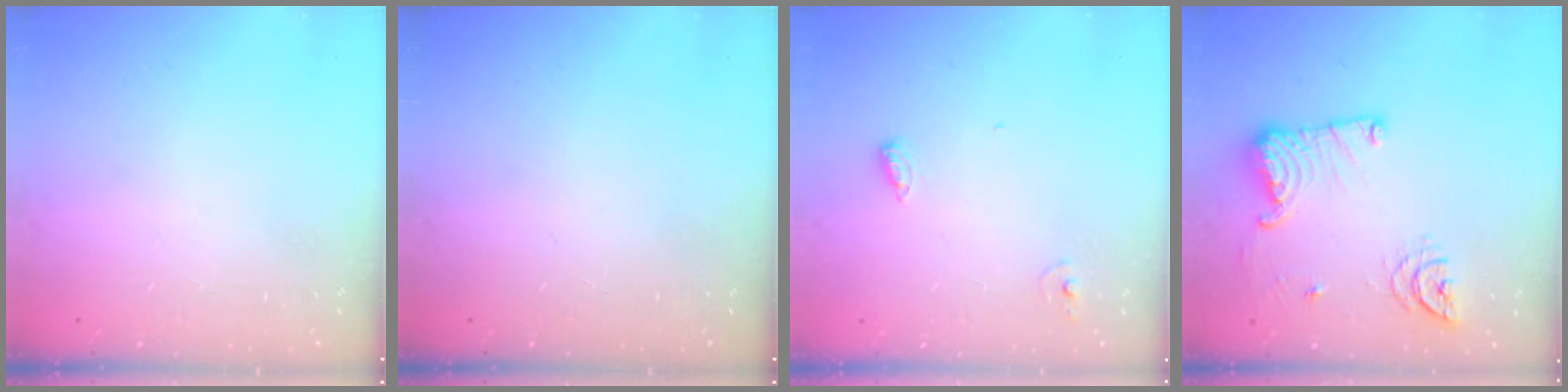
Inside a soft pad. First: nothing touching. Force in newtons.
{"total": 0.0}
{"total": 6.0, "press": 5.8, "slide": 1.5}
{"total": 14.3, "press": 14.2, "slide": 1.4}